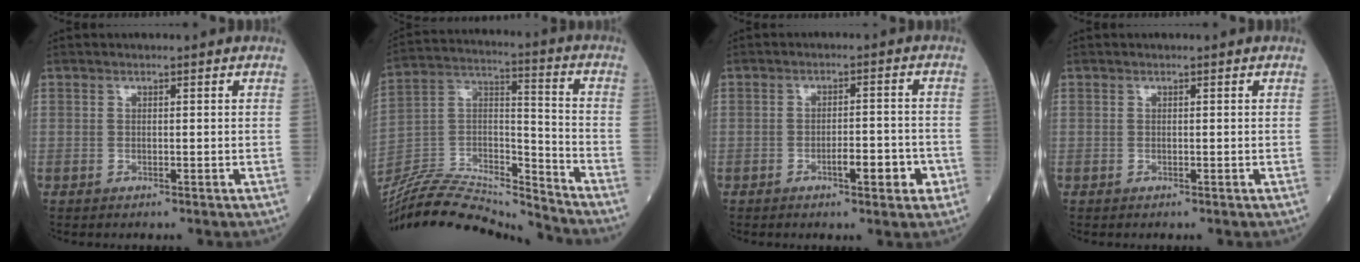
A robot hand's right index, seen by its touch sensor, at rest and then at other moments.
{"total": 20.5, "force": [-19.9, 1.2, 5.0], "torque": [-0.101, 0.029, -0.344]}
{"total": 5.1, "force": [-2.2, 1.3, 4.4], "torque": [-0.059, 0.004, -0.028]}
{"total": 0.0}